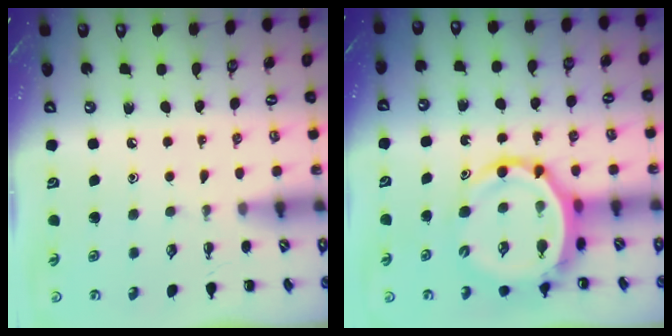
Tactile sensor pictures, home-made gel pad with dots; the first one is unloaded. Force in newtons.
{"total": 9.7, "press": 9.3, "slide": 2.8}